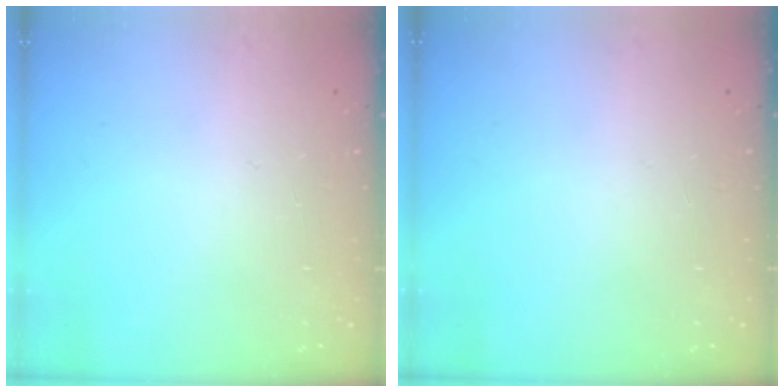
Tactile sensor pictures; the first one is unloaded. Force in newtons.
{"total": 0.0}